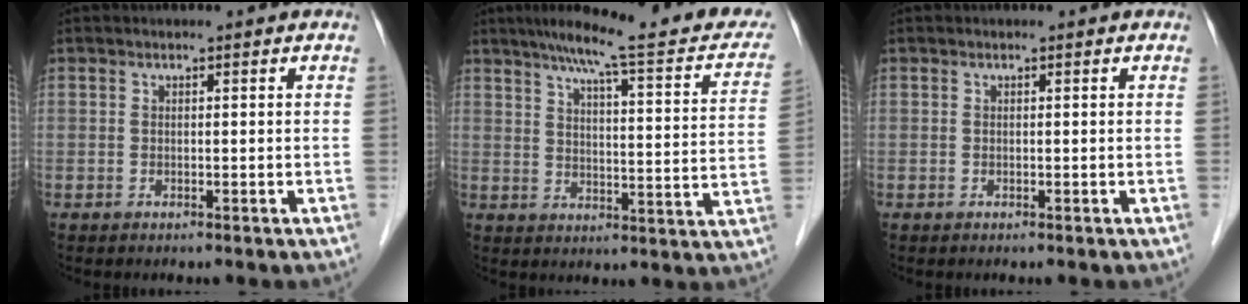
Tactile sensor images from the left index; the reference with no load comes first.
{"total": 20.8, "force": [16.8, 2.5, 12.0], "torque": [-0.161, 0.002, 0.206]}
{"total": 0.0}